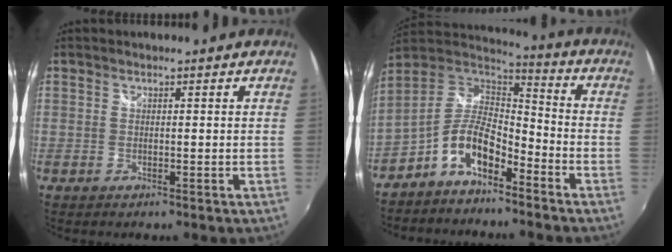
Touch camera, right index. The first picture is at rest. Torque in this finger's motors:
{"motor_torque": [1.22, -0.92, 0.28, 0.05]}